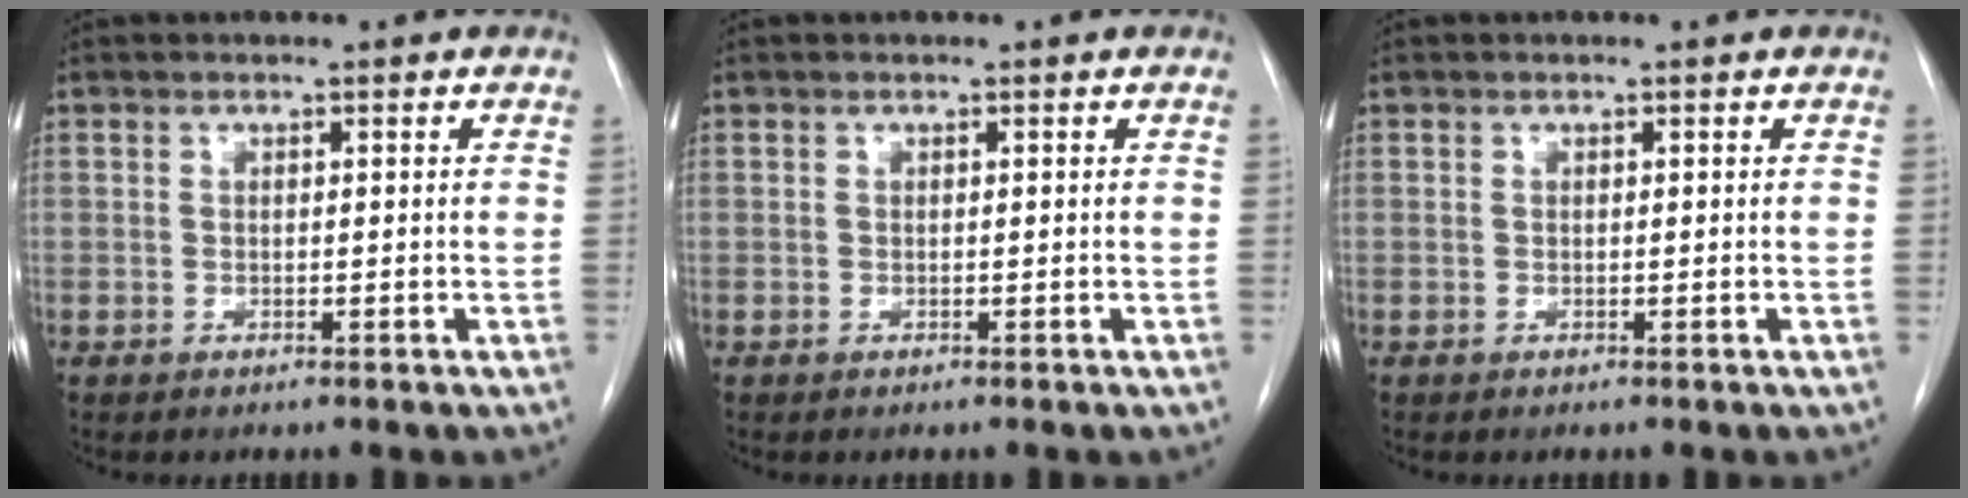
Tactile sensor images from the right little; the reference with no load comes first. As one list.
[{"total": 0.0}, {"total": 0.0}]